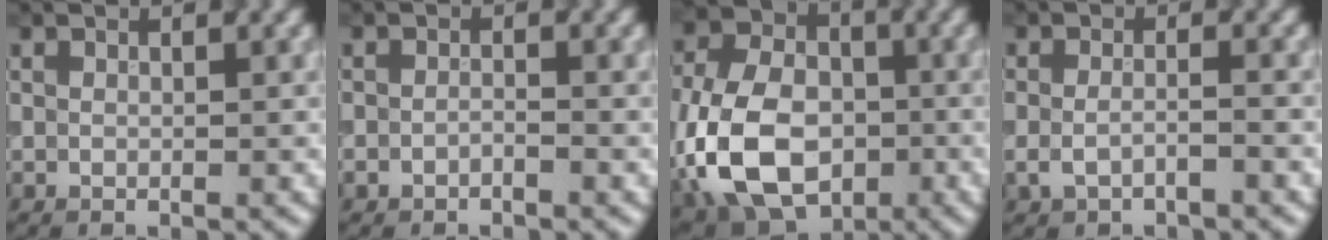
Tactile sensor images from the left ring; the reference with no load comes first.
{"total": 0.9, "force": [-0.6, 0.4, 0.4], "torque": [-0.008, 0.000, -0.013]}
{"total": 12.2, "force": [-3.1, 8.6, 8.2], "torque": [-0.183, -0.011, -0.068]}
{"total": 2.0, "force": [-1.1, 0.7, 1.5], "torque": [-0.033, -0.004, -0.026]}